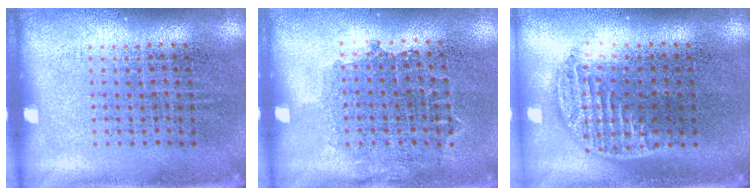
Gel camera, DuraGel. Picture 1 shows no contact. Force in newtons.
{"total": 0.8, "press": 0.7, "slide": 0.4}
{"total": 1.3, "press": 1.1, "slide": 0.7}